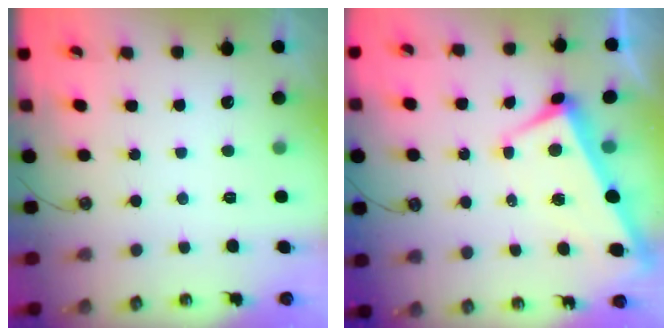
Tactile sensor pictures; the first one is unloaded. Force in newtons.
{"total": 1.6, "press": 1.2, "slide": 0.9}